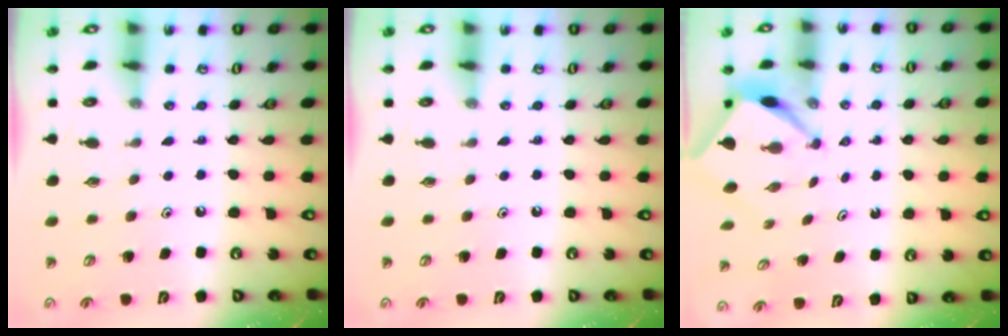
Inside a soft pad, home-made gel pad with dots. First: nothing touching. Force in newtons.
{"total": 0.0}
{"total": 2.7, "press": 2.7, "slide": 0.1}